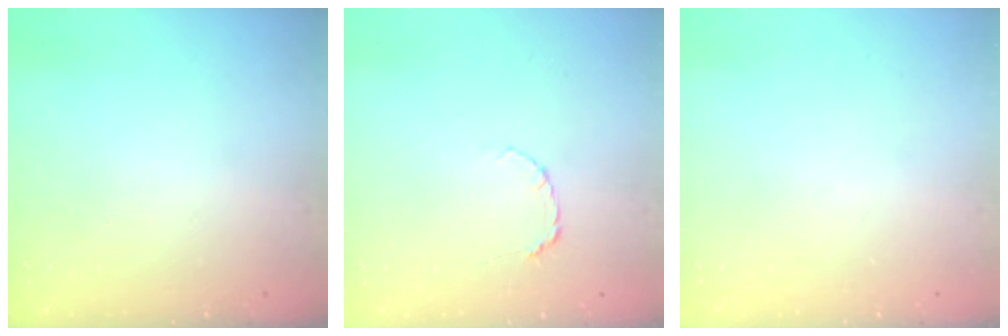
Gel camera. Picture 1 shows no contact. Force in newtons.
{"total": 4.0, "press": 3.9, "slide": 0.5}
{"total": 0.0}